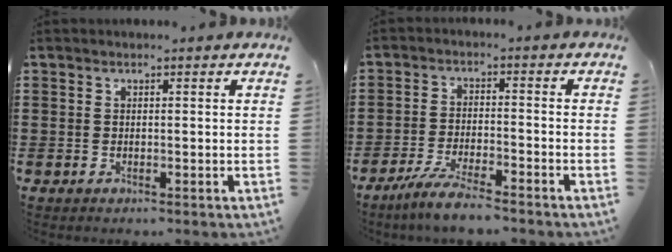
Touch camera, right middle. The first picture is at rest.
{"total": 5.3, "force": [-4.6, 0.1, 2.6], "torque": [-0.062, -0.012, -0.090]}